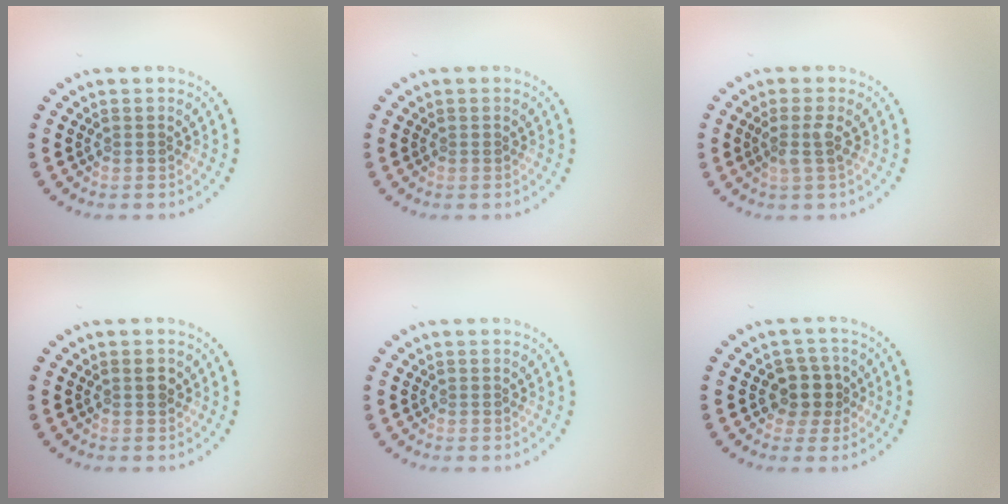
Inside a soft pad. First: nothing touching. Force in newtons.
{"total": 0.0}
{"total": 1.8, "press": 1.3, "slide": 1.2}
{"total": 1.3, "press": 1.2, "slide": 0.4}
{"total": 0.0}
{"total": 2.6, "press": 2.3, "slide": 1.2}